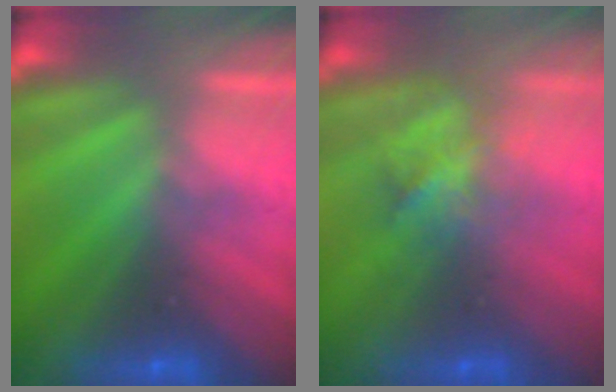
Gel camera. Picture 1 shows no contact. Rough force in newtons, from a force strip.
{"total": 2.9}